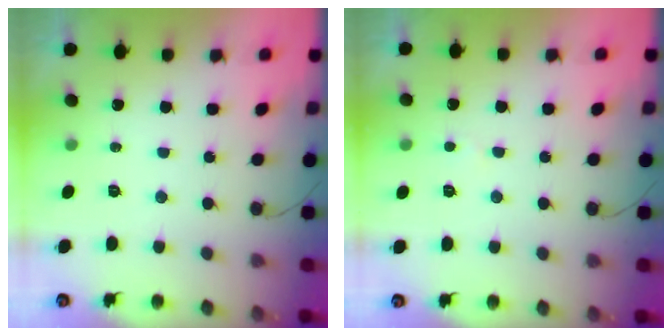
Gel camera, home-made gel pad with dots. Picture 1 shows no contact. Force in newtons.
{"total": 1.7, "press": 1.7, "slide": 0.2}